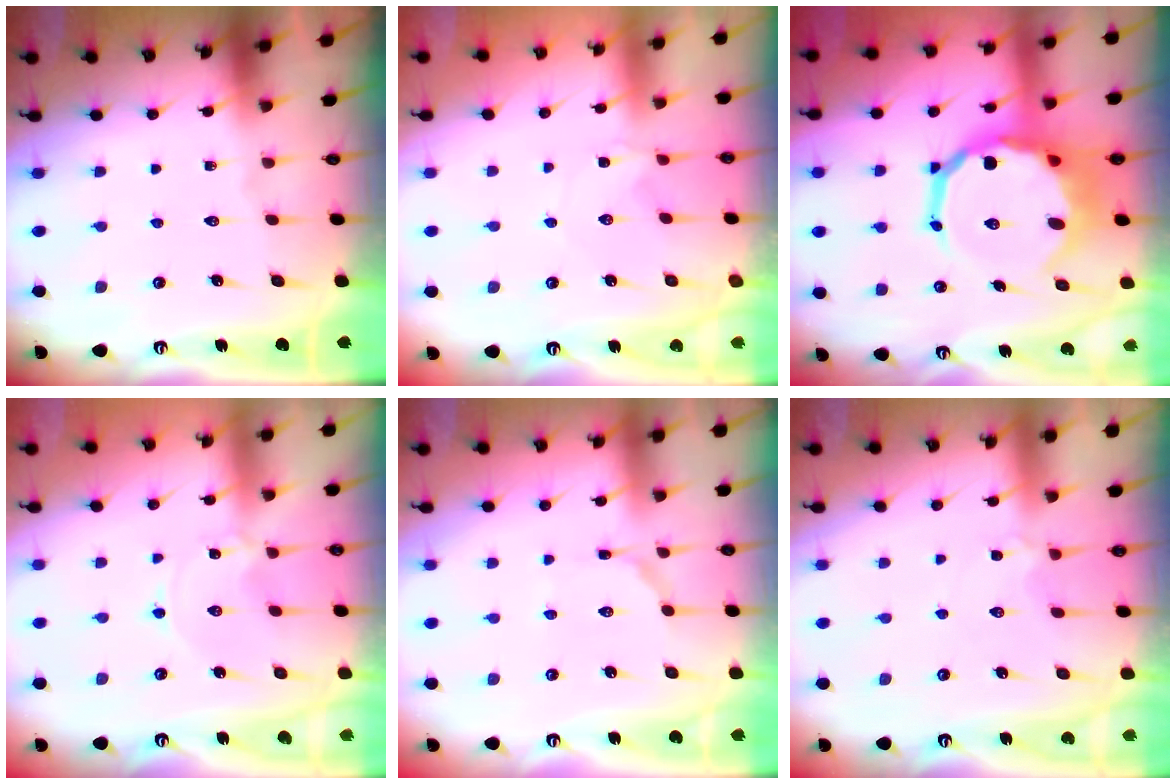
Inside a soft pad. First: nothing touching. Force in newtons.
{"total": 1.3, "press": 1.3, "slide": 0.3}
{"total": 14.2, "press": 13.7, "slide": 3.6}
{"total": 0.0}
{"total": 3.5, "press": 3.5, "slide": 0.4}
{"total": 2.1, "press": 2.0, "slide": 0.6}